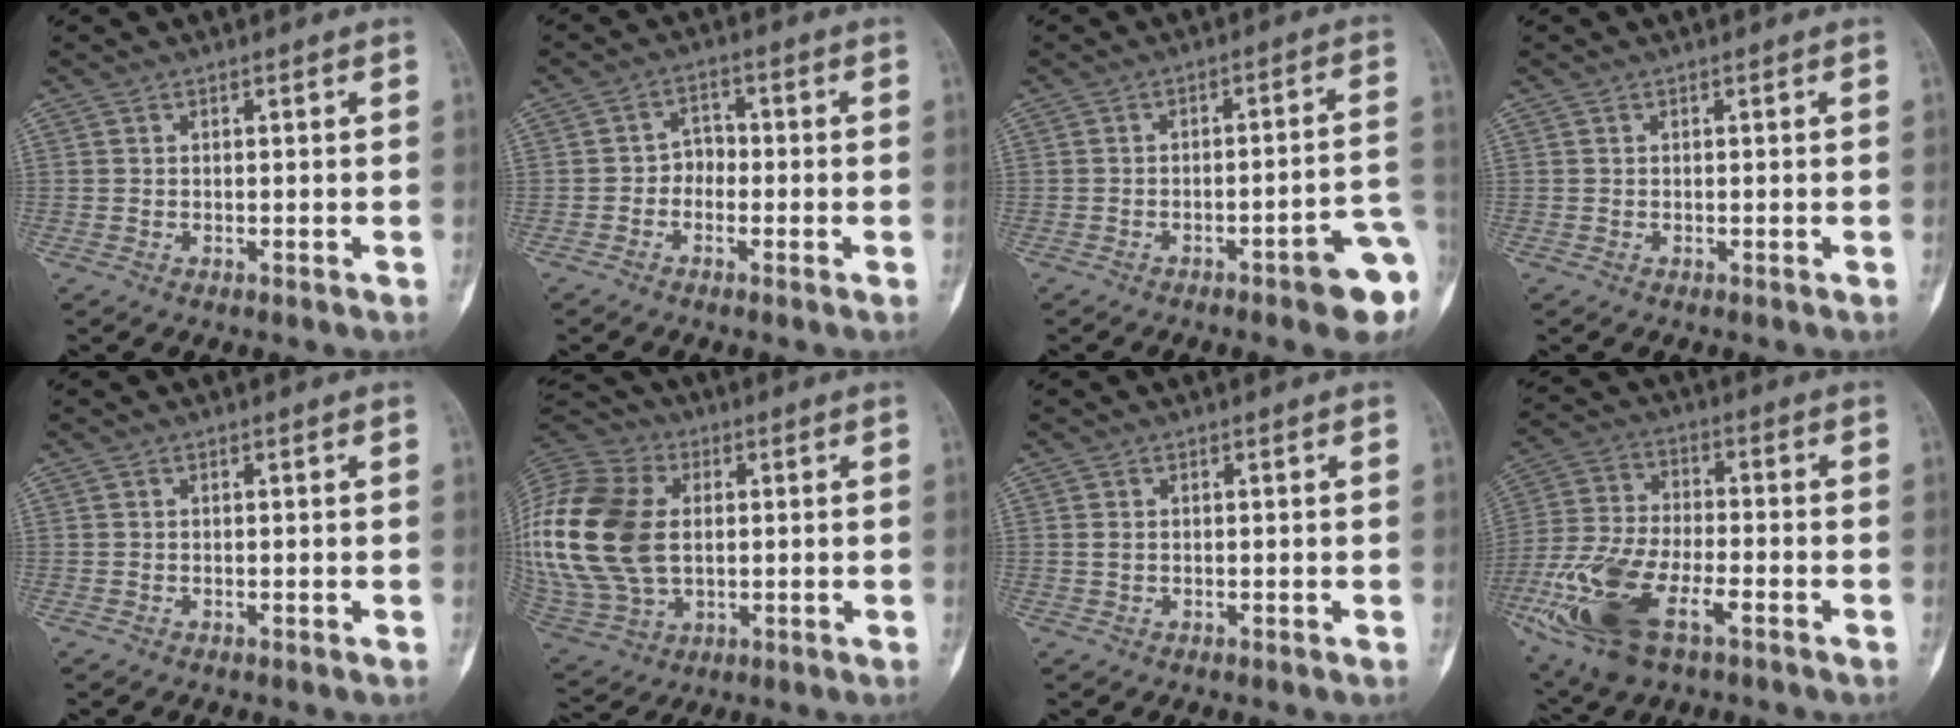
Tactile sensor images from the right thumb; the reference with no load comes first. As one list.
[{"total": 3.2, "force": [-1.1, 2.6, 1.5], "torque": [-0.004, 0.018, -0.031]}, {"total": 10.3, "force": [-4.6, 2.0, 9.0], "torque": [-0.101, 0.030, -0.053]}, {"total": 0.0}, {"total": 0.0}, {"total": 27.5, "force": [2.5, 19.0, 19.7], "torque": [-0.452, 0.009, 0.058]}, {"total": 0.9, "force": [0.2, 0.6, 0.7], "torque": [-0.018, 0.003, 0.007]}, {"total": 18.7, "force": [-7.8, 8.5, 14.8], "torque": [-0.317, 0.007, -0.141]}]